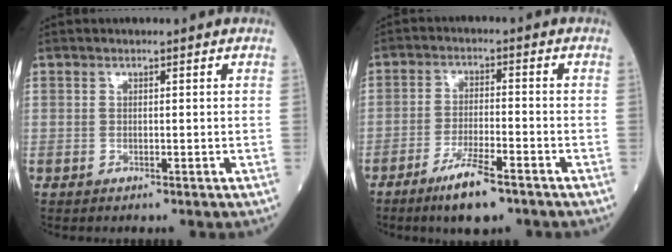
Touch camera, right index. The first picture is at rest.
{"total": 7.4, "force": [-5.1, 1.1, 5.3], "torque": [-0.101, -0.010, -0.087]}